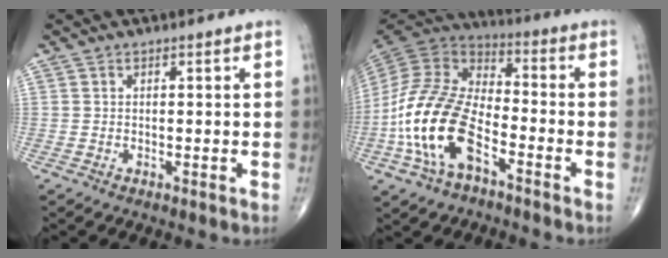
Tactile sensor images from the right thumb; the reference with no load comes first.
{"total": 18.6, "force": [-7.0, 9.7, 14.2], "torque": [-0.281, 0.047, -0.139]}